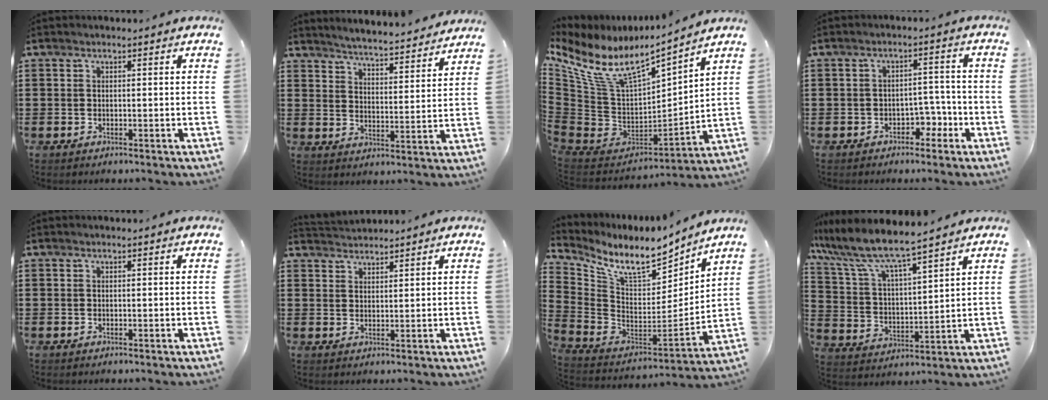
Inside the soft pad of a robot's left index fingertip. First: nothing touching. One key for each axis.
{"total": 4.5, "fx": 4.4, "fy": -0.7, "fz": 0.4, "tx": -0.030, "ty": -0.037, "tz": 0.072}
{"total": 10.2, "fx": 6.1, "fy": 3.4, "fz": 7.4, "tx": -0.171, "ty": -0.046, "tz": 0.103}
{"total": 3.9, "fx": -2.6, "fy": 2.2, "fz": 1.9, "tx": -0.037, "ty": 0.010, "tz": -0.053}
{"total": 0.0}
{"total": 2.3, "fx": 2.3, "fy": 0.1, "fz": -0.3, "tx": -0.001, "ty": -0.003, "tz": 0.046}
{"total": 9.6, "fx": 7.4, "fy": 2.9, "fz": 5.4, "tx": -0.130, "ty": -0.057, "tz": 0.125}
{"total": 7.0, "fx": 6.3, "fy": 0.7, "fz": 3.1, "tx": -0.091, "ty": -0.033, "tz": 0.103}